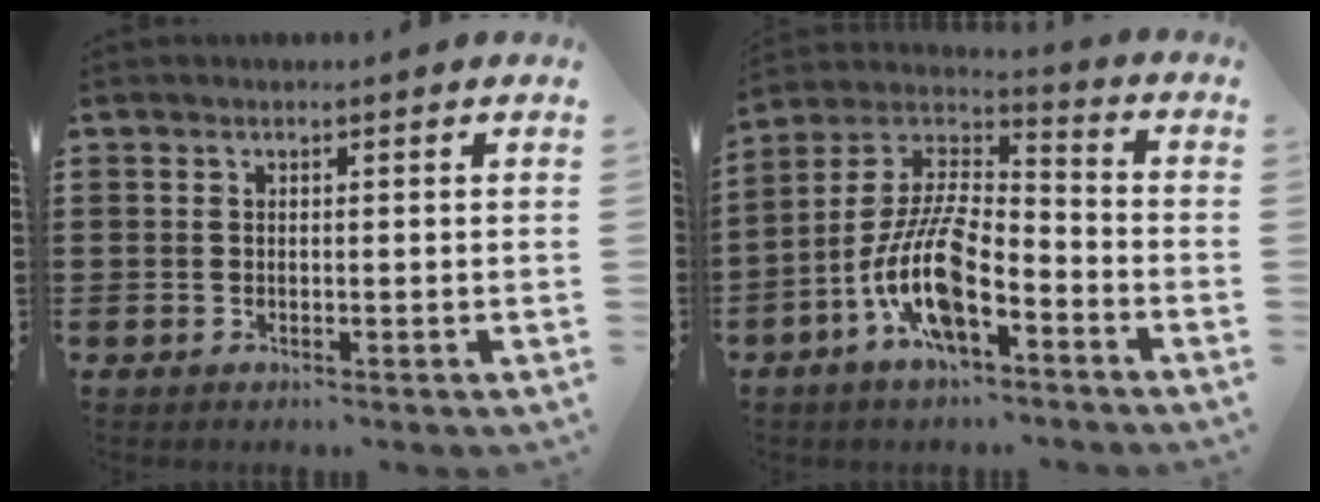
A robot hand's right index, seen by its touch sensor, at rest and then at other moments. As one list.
[{"total": 12.8, "force": [-6.1, 4.7, 10.2], "torque": [-0.242, -0.011, -0.124]}]